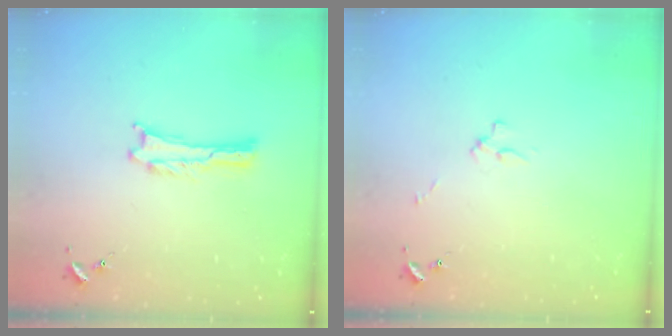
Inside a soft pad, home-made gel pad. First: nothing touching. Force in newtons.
{"total": 2.5, "press": 2.5, "slide": 0.3}